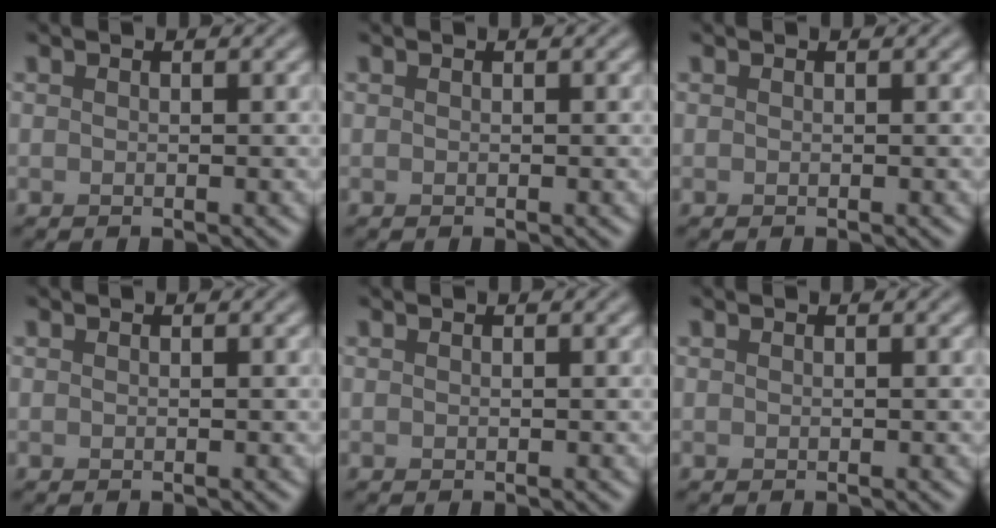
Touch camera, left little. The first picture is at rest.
{"total": 0.0}
{"total": 0.0}
{"total": 0.0}
{"total": 0.0}
{"total": 0.0}